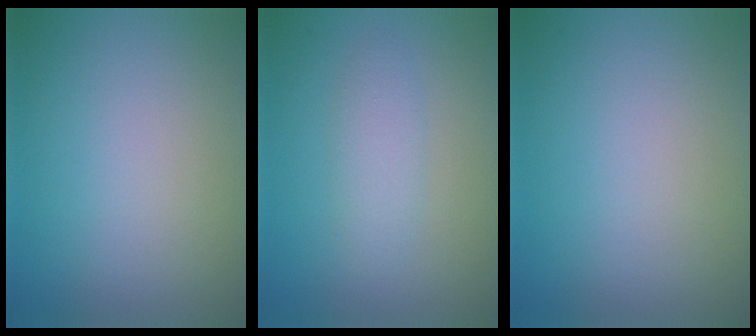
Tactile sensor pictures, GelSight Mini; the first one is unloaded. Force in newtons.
{"total": 1.9, "press": 1.9, "slide": 0.1}
{"total": 0.0}